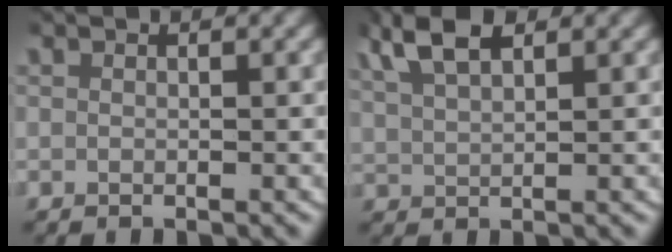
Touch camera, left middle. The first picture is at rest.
{"total": 4.2, "force": [3.2, 1.5, 2.3], "torque": [-0.058, 0.003, 0.062]}